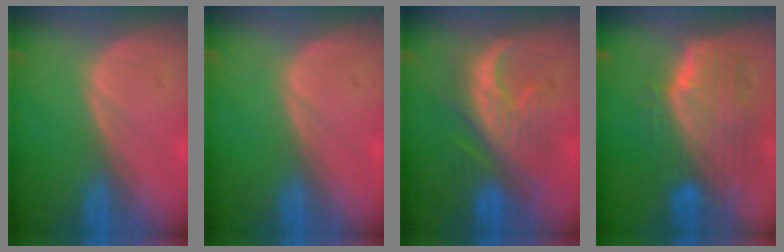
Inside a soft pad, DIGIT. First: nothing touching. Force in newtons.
{"total": 0.0}
{"total": 8.6, "press": 8.5, "slide": 1.0}
{"total": 10.0, "press": 8.9, "slide": 4.6}